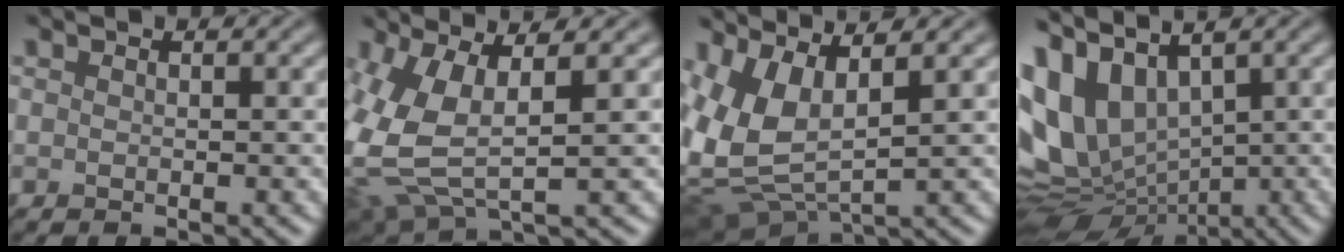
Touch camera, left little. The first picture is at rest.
{"total": 7.1, "force": [0.1, 3.2, 6.3], "torque": [-0.160, -0.011, 0.009]}
{"total": 7.2, "force": [1.9, 3.2, 6.2], "torque": [-0.151, 0.001, 0.038]}
{"total": 11.4, "force": [2.6, 7.4, 8.3], "torque": [-0.198, 0.005, 0.054]}